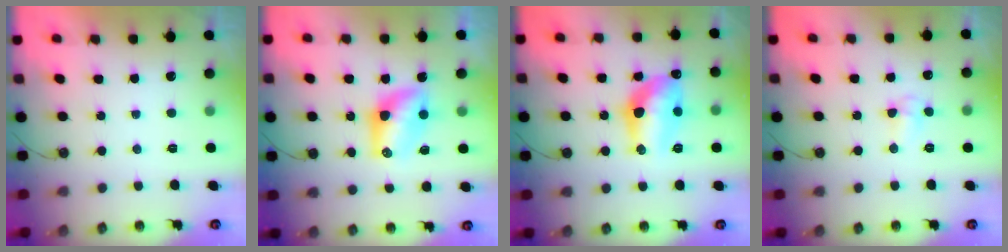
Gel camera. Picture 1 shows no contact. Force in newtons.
{"total": 9.8, "press": 8.8, "slide": 4.4}
{"total": 12.8, "press": 12.8, "slide": 1.2}
{"total": 4.5, "press": 4.4, "slide": 0.7}